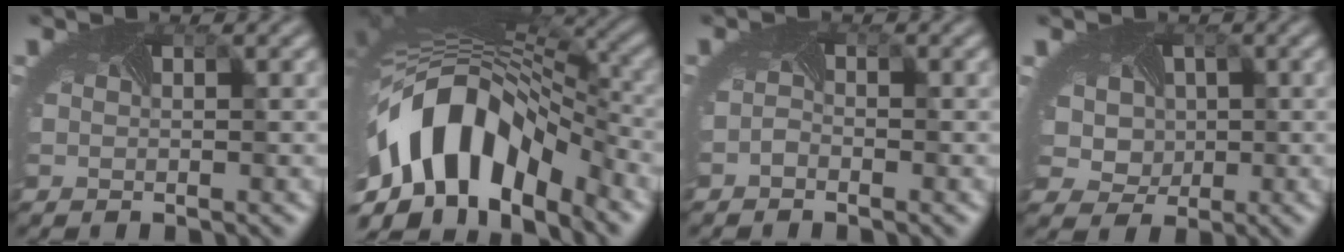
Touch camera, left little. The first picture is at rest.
{"total": 13.8, "force": [-4.9, 8.3, 9.9], "torque": [-0.192, -0.014, -0.079]}
{"total": 1.0, "force": [-1.0, 0.1, -0.1], "torque": [-0.008, -0.003, -0.020]}
{"total": 5.5, "force": [0.8, 4.7, 2.8], "torque": [-0.043, 0.012, -0.006]}